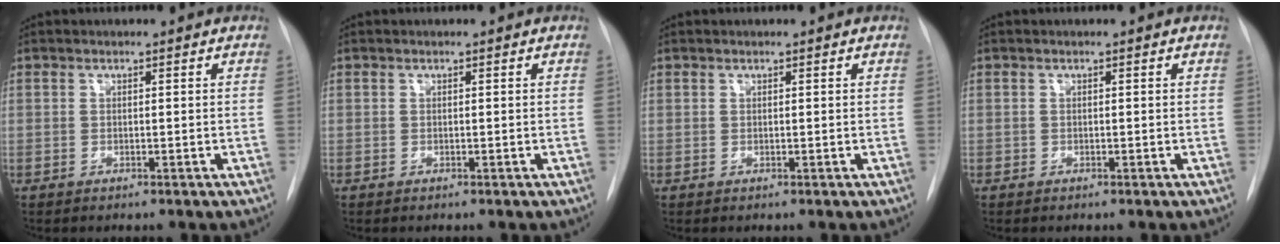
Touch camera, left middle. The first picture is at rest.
{"total": 0.0}
{"total": 0.0}
{"total": 0.0}